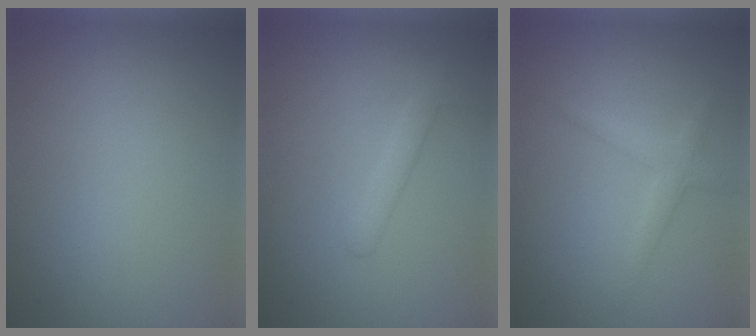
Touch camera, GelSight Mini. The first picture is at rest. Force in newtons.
{"total": 2.0, "press": 2.0, "slide": 0.0}
{"total": 1.8, "press": 1.8, "slide": 0.0}